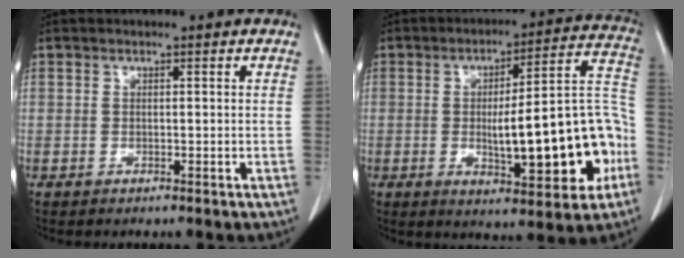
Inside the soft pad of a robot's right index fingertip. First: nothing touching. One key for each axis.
{"total": 18.7, "fx": -4.1, "fy": 3.8, "fz": 17.8, "tx": -0.220, "ty": 0.032, "tz": -0.047}